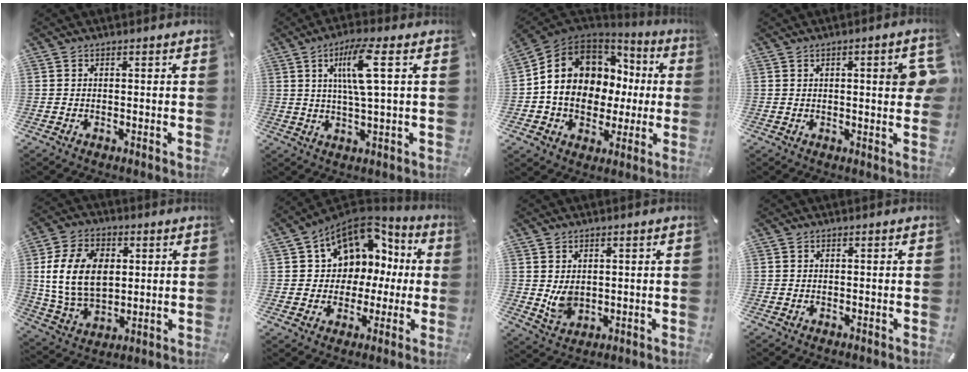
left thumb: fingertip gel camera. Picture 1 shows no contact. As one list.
[{"total": 9.8, "force": [3.0, 1.2, 9.3], "torque": [-0.190, 0.003, 0.044]}, {"total": 13.2, "force": [1.0, 11.2, 6.8], "torque": [-0.134, -0.010, 0.025]}, {"total": 6.8, "force": [1.3, 1.5, 6.5], "torque": [-0.095, -0.005, 0.015]}, {"total": 14.5, "force": [2.2, 10.4, 9.8], "torque": [-0.215, 0.010, 0.039]}, {"total": 11.4, "force": [4.2, 9.8, 4.0], "torque": [-0.072, -0.035, 0.085]}, {"total": 4.9, "force": [0.9, 4.0, 2.8], "torque": [-0.050, -0.007, 0.015]}, {"total": 0.0}]